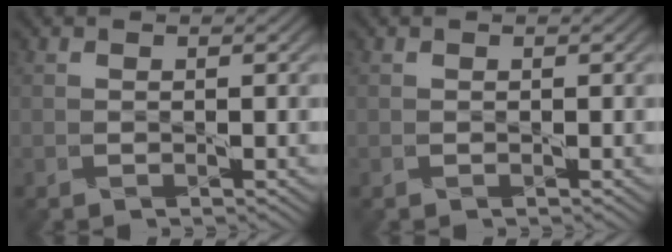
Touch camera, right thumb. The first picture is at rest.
{"total": 0.0}